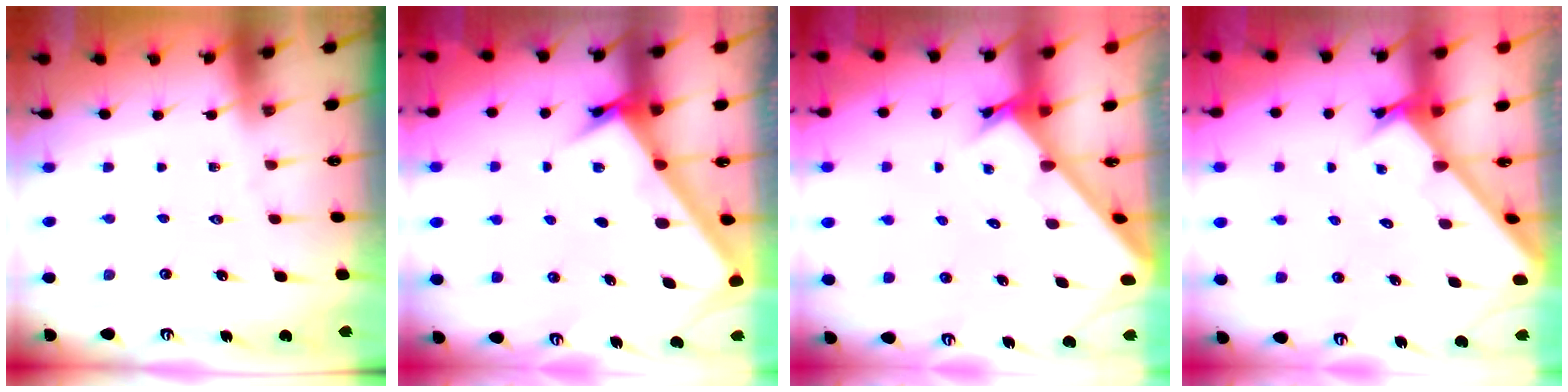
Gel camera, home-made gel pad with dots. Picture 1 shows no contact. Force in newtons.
{"total": 4.1, "press": 4.1, "slide": 0.4}
{"total": 2.6, "press": 2.6, "slide": 0.3}
{"total": 2.5, "press": 2.5, "slide": 0.1}